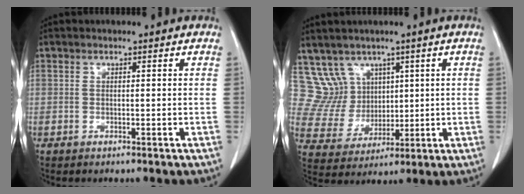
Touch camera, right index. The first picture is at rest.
{"total": 7.5, "force": [4.5, 6.0, 0.2], "torque": [-0.012, 0.031, 0.105]}